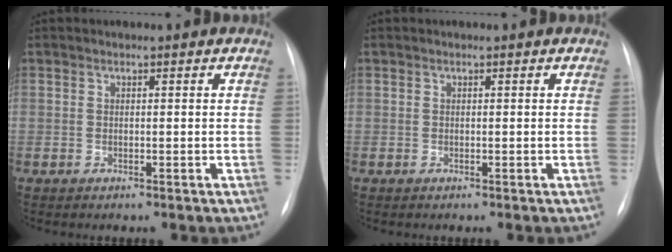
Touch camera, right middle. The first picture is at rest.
{"total": 0.0}